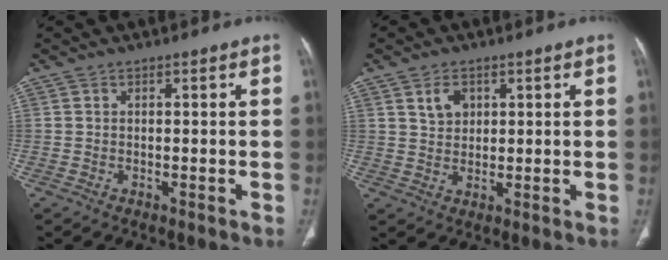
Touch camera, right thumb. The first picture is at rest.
{"total": 4.0, "force": [1.9, 2.8, 2.2], "torque": [-0.026, -0.011, 0.038]}